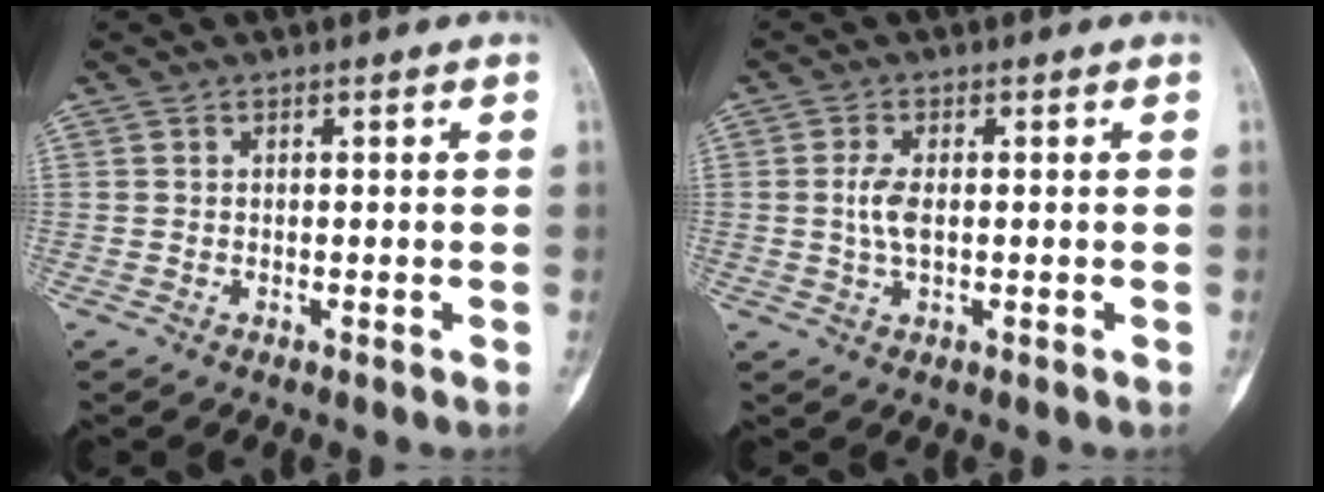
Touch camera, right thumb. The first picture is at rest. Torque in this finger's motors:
{"motor_torque": [0.84, 0.42, 0.38, -0.45, 0.16]}